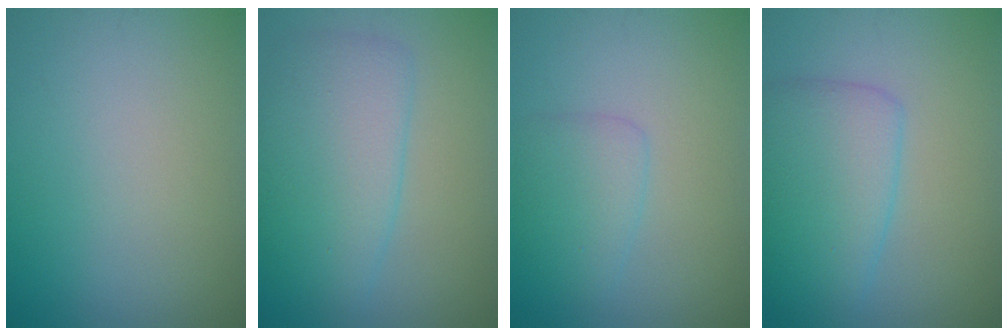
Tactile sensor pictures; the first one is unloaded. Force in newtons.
{"total": 5.8, "press": 5.8, "slide": 0.3}
{"total": 2.5, "press": 2.5, "slide": 0.2}
{"total": 5.4, "press": 5.4, "slide": 0.2}